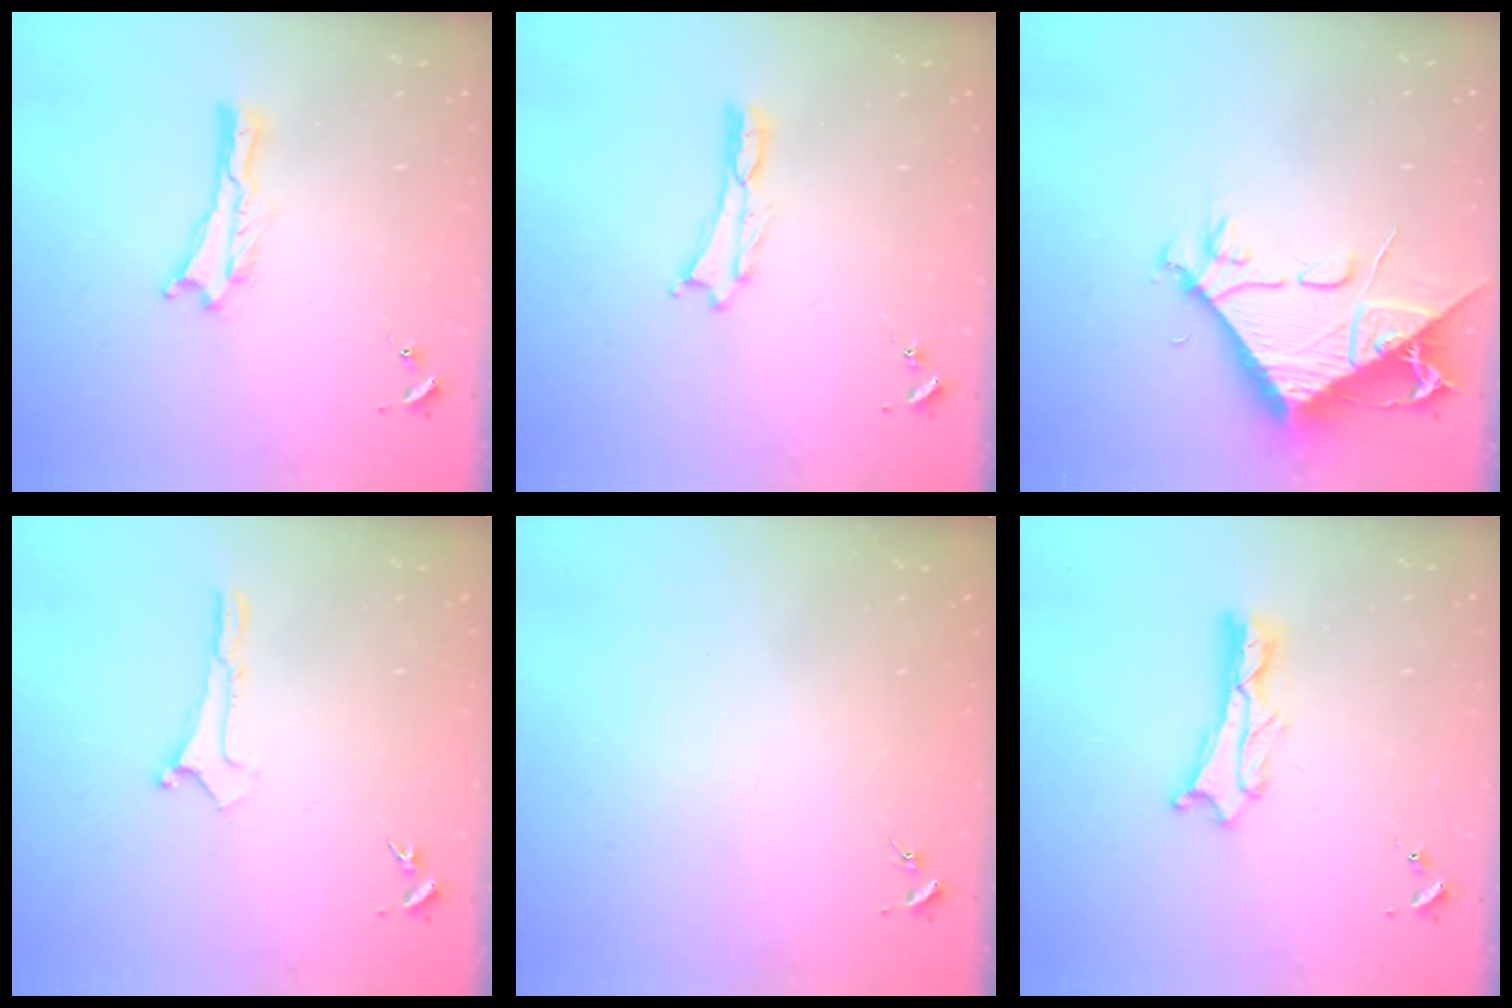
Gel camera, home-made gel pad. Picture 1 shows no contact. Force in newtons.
{"total": 0.0}
{"total": 10.1, "press": 10.0, "slide": 1.2}
{"total": 0.0}
{"total": 0.0}
{"total": 2.0, "press": 2.0, "slide": 0.2}